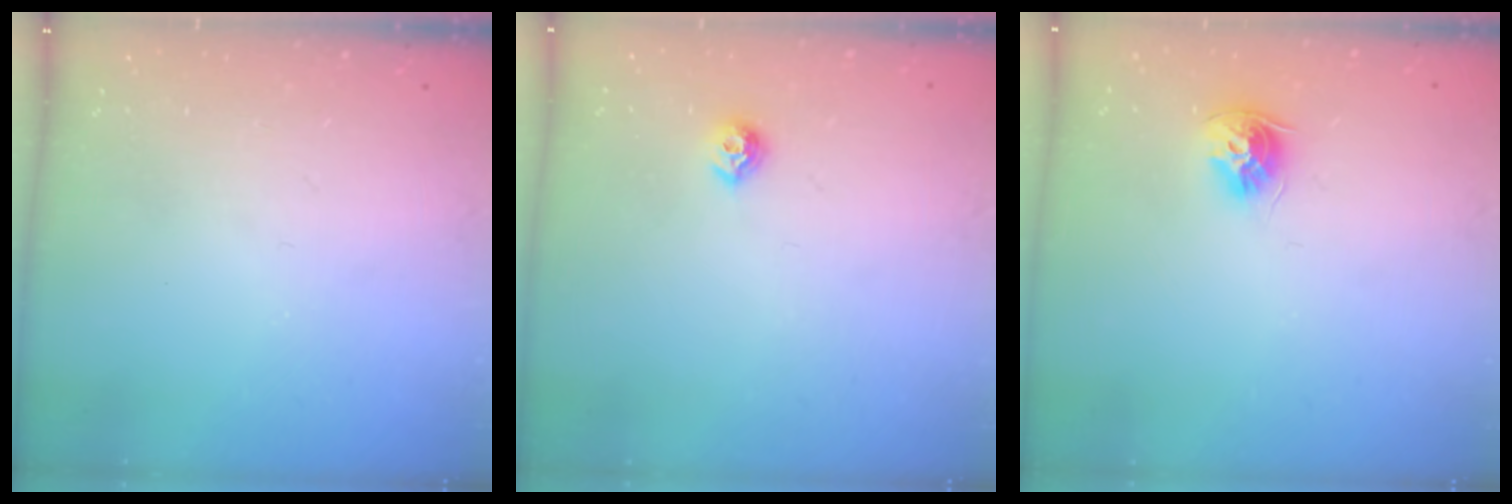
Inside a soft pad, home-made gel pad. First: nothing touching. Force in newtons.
{"total": 7.2, "press": 7.1, "slide": 1.0}
{"total": 8.9, "press": 8.8, "slide": 1.2}